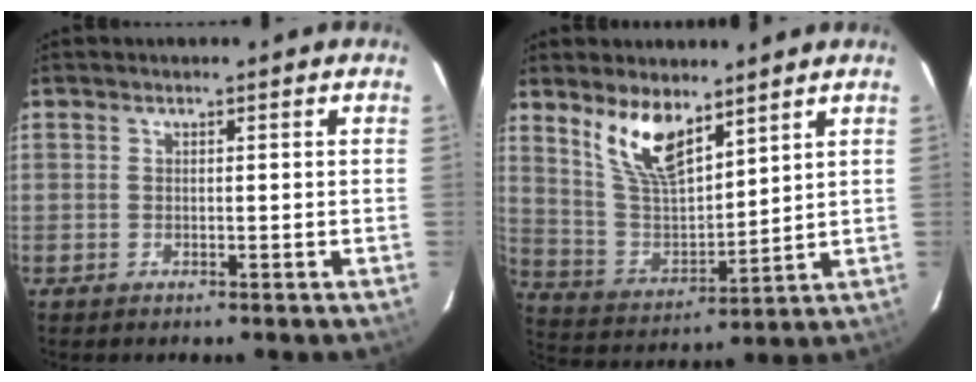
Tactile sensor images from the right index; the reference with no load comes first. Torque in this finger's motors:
{"motor_torque": [0.63, 0.61, 0.23, 0.10]}